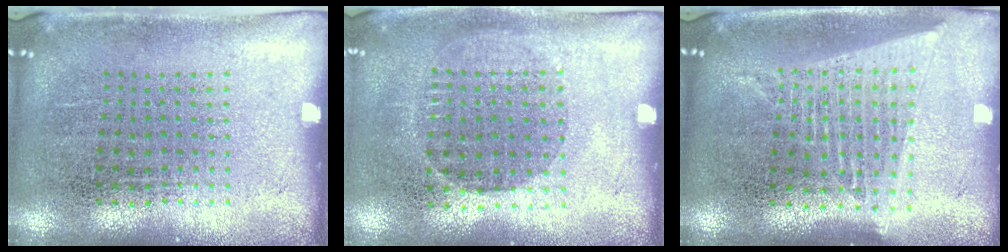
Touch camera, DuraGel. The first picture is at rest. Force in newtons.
{"total": 1.0, "press": 0.8, "slide": 0.5}
{"total": 1.7, "press": 1.5, "slide": 0.8}